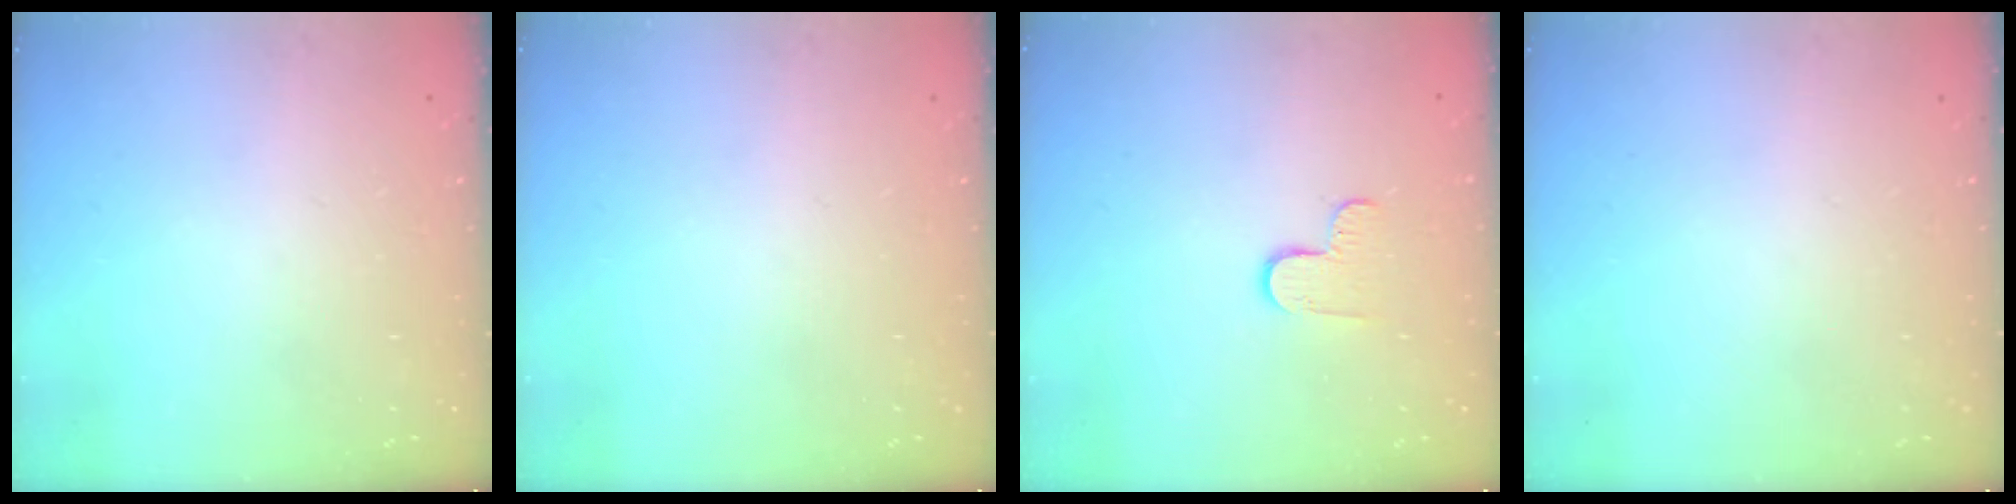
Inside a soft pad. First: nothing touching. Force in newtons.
{"total": 0.0}
{"total": 5.1, "press": 5.0, "slide": 0.5}
{"total": 0.0}